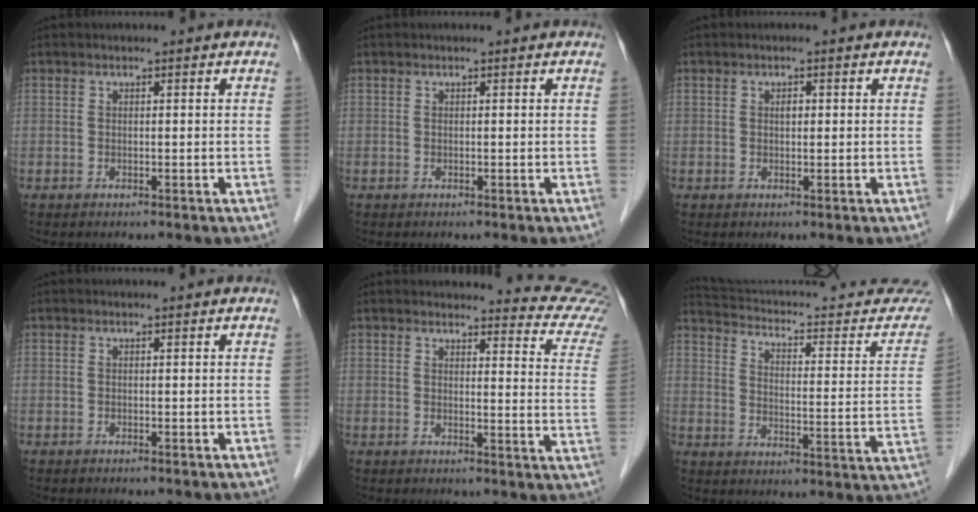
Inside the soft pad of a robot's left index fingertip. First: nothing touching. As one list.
[{"total": 0.0}, {"total": 1.0, "force": [0.2, 0.5, 0.9], "torque": [-0.014, 0.001, 0.005]}, {"total": 0.0}, {"total": 13.8, "force": [13.7, 0.6, 1.2], "torque": [0.021, -0.106, 0.112]}, {"total": 24.6, "force": [23.5, 2.0, 7.0], "torque": [-0.101, -0.100, 0.287]}]